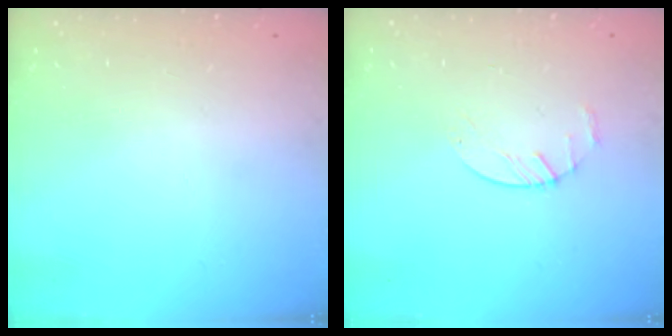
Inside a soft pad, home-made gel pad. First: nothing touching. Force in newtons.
{"total": 2.2, "press": 2.2, "slide": 0.3}